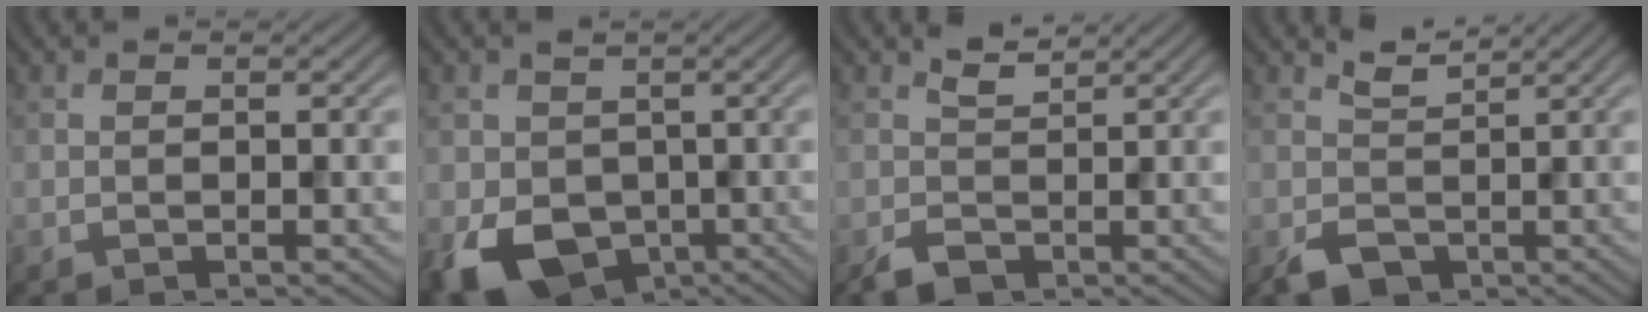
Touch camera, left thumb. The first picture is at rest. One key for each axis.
{"total": 10.0, "fx": -2.7, "fy": 7.6, "fz": 5.9, "tx": -0.133, "ty": -0.031, "tz": -0.045}
{"total": 2.5, "fx": 0.0, "fy": 1.8, "fz": 1.8, "tx": -0.040, "ty": -0.005, "tz": 0.003}
{"total": 3.2, "fx": 0.3, "fy": 2.5, "fz": 2.0, "tx": -0.041, "ty": -0.010, "tz": 0.011}